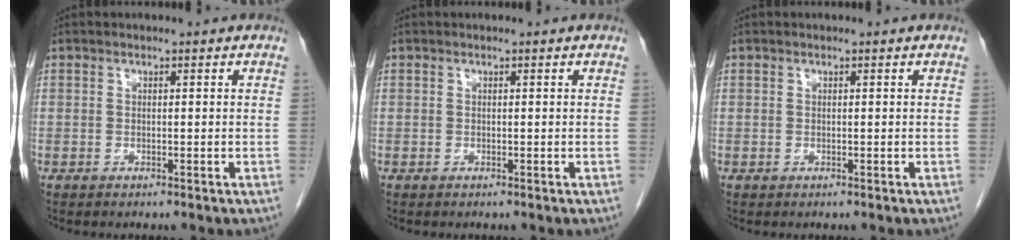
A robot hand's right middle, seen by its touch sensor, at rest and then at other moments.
{"total": 0.0}
{"total": 0.0}